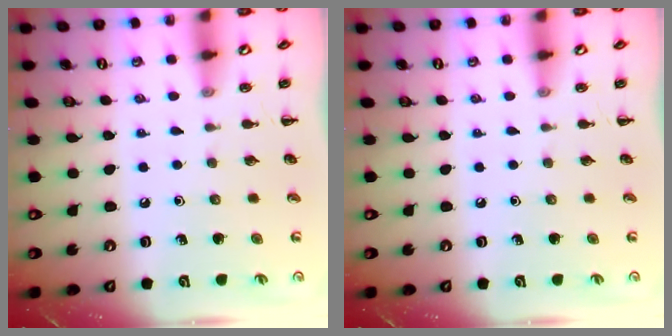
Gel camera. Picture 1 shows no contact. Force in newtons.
{"total": 0.0}